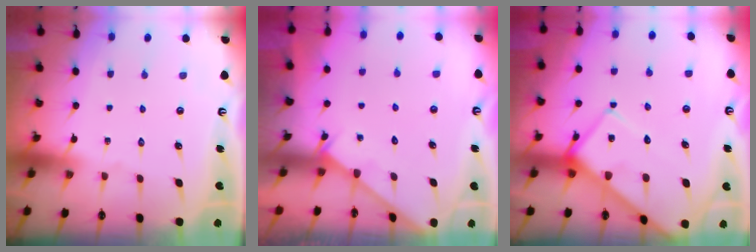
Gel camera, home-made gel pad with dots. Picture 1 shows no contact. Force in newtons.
{"total": 2.0, "press": 2.0, "slide": 0.2}
{"total": 10.3, "press": 10.3, "slide": 0.7}